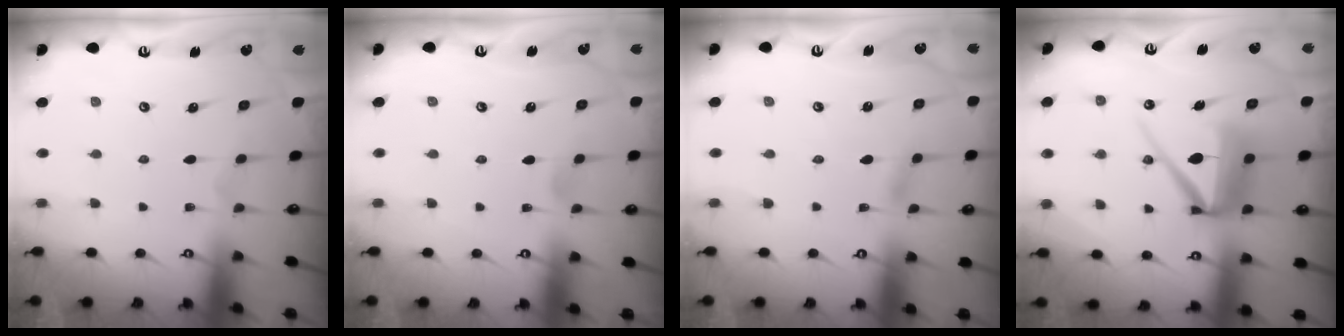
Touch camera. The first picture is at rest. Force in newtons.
{"total": 2.3, "press": 2.3, "slide": 0.3}
{"total": 2.2, "press": 2.2, "slide": 0.3}
{"total": 13.0, "press": 13.0, "slide": 1.2}